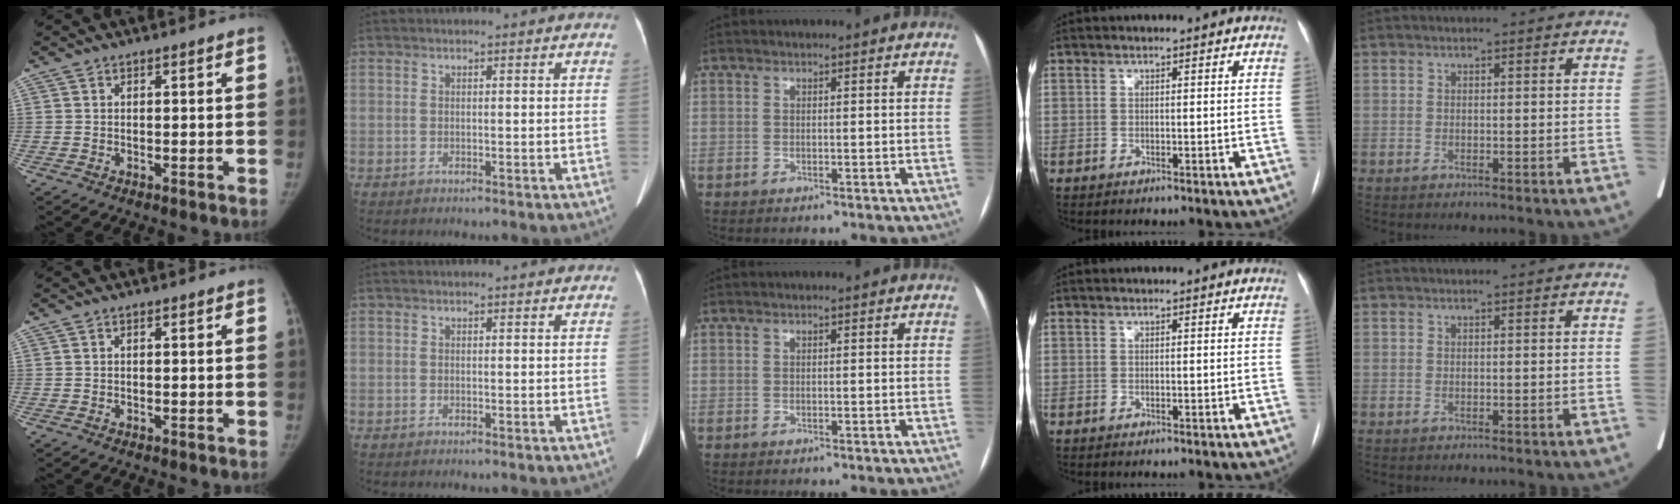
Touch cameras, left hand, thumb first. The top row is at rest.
{"index": {"total": 1.6, "force": [1.4, 0.3, 0.6], "torque": [-0.004, 0.003, 0.012]}}